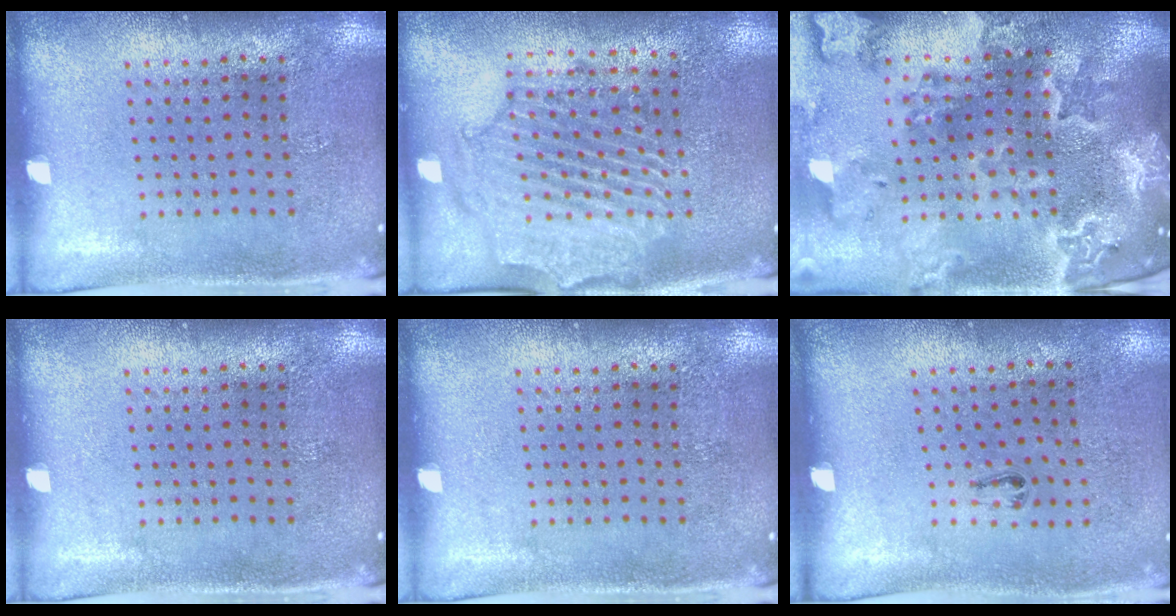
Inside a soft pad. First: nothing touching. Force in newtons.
{"total": 2.3, "press": 2.1, "slide": 0.8}
{"total": 4.6, "press": 3.7, "slide": 2.7}
{"total": 0.0}
{"total": 0.0}
{"total": 0.6, "press": 0.3, "slide": 0.5}